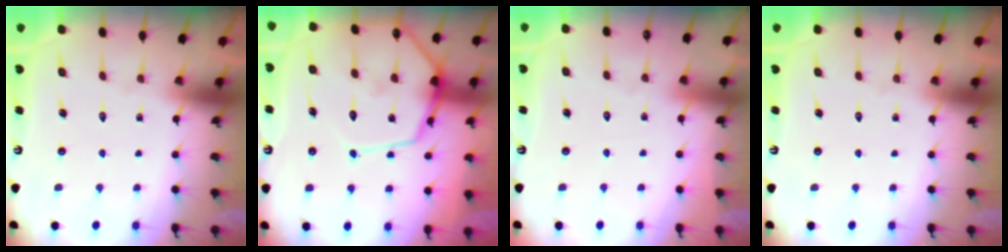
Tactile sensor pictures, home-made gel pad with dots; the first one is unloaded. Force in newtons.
{"total": 14.9, "press": 14.8, "slide": 1.3}
{"total": 2.2, "press": 2.2, "slide": 0.3}
{"total": 0.0}